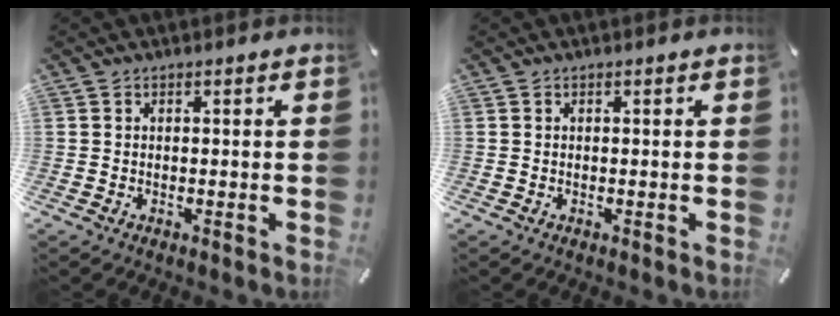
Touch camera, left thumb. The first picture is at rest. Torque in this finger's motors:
{"motor_torque": [-0.08, 0.08, 0.01, -0.07, 0.03]}